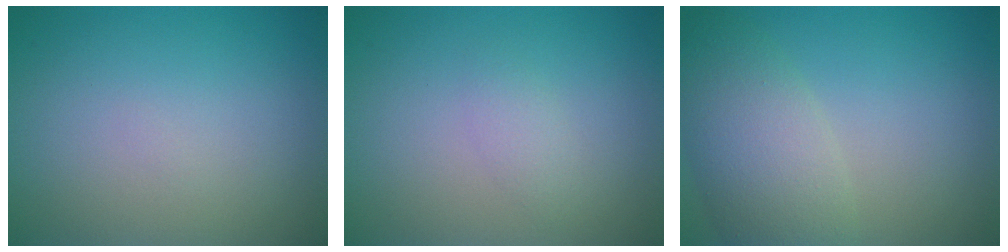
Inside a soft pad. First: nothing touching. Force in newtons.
{"total": 1.2, "press": 1.2, "slide": 0.1}
{"total": 5.7, "press": 5.7, "slide": 0.4}